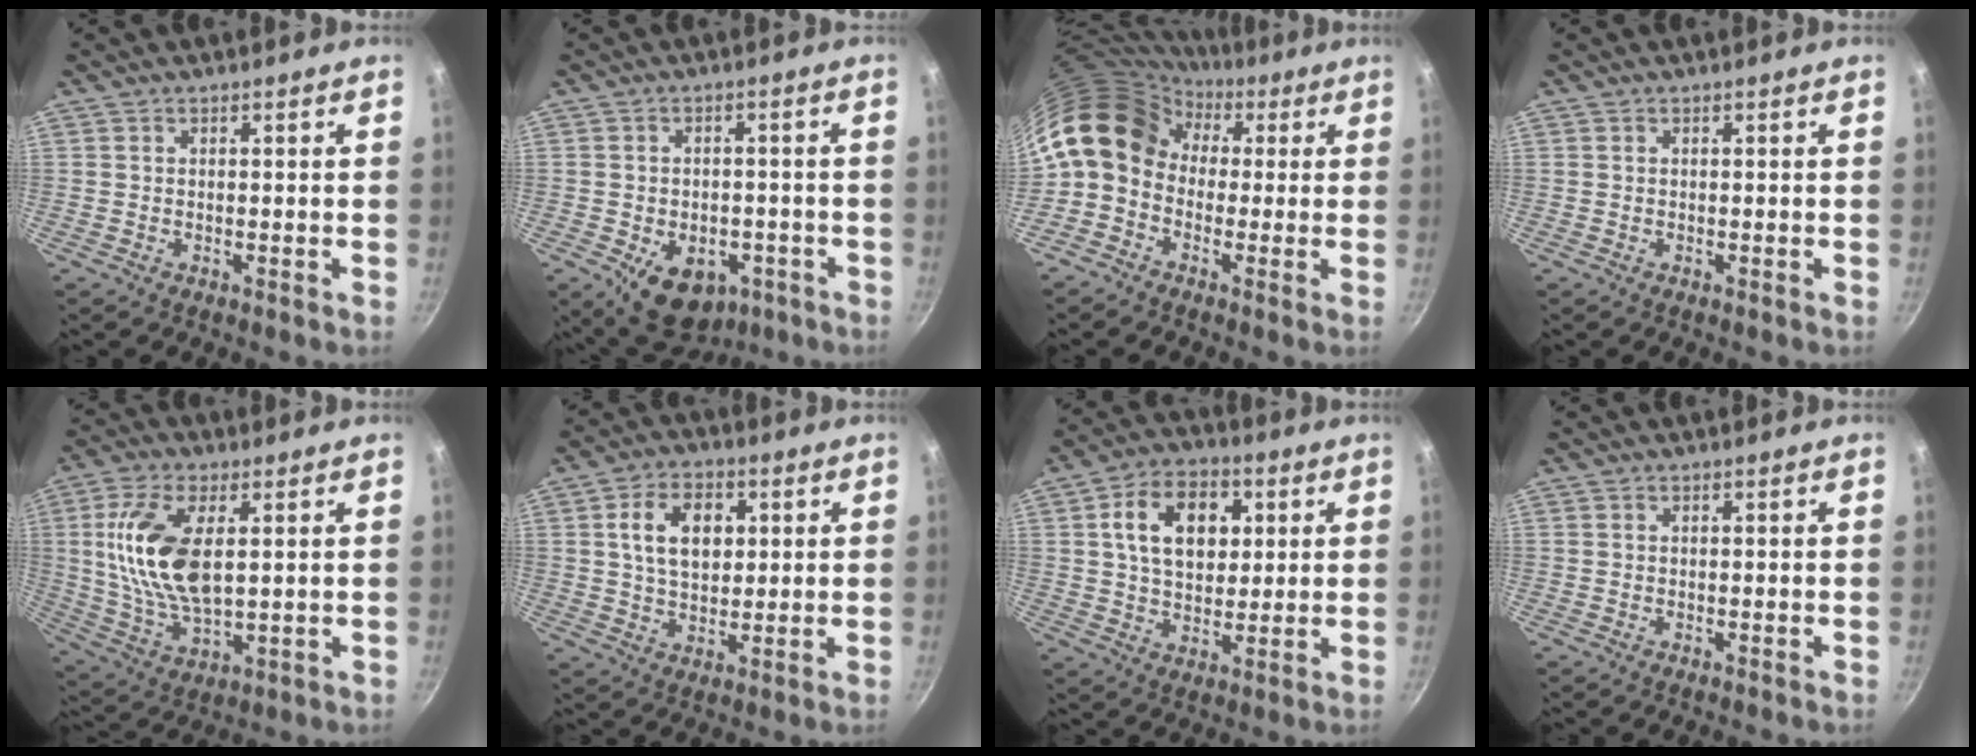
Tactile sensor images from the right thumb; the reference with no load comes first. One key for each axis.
{"total": 11.9, "fx": -4.9, "fy": 8.1, "fz": 7.2, "tx": -0.069, "ty": 0.008, "tz": -0.056}
{"total": 12.9, "fx": 1.8, "fy": 10.1, "fz": 7.7, "tx": -0.117, "ty": 0.030, "tz": 0.008}
{"total": 0.0}
{"total": 15.5, "fx": 3.0, "fy": 7.7, "fz": 13.2, "tx": -0.252, "ty": -0.009, "tz": 0.063}
{"total": 10.4, "fx": 2.4, "fy": 7.0, "fz": 7.3, "tx": -0.103, "ty": 0.001, "tz": 0.039}
{"total": 13.5, "fx": 3.5, "fy": 9.2, "fz": 9.3, "tx": -0.121, "ty": 0.002, "tz": 0.050}
{"total": 0.0}